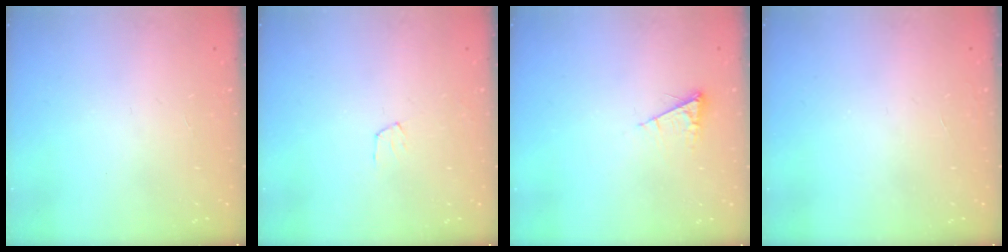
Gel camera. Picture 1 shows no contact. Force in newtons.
{"total": 4.3, "press": 4.3, "slide": 0.3}
{"total": 5.3, "press": 5.2, "slide": 0.6}
{"total": 0.0}